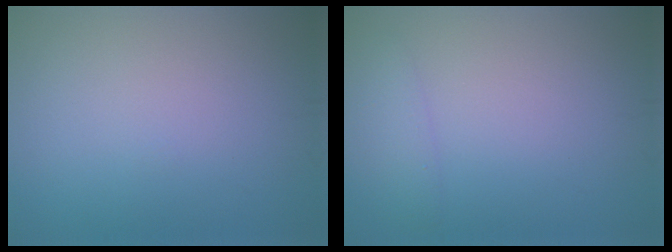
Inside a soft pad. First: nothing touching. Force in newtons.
{"total": 1.5, "press": 1.5, "slide": 0.0}